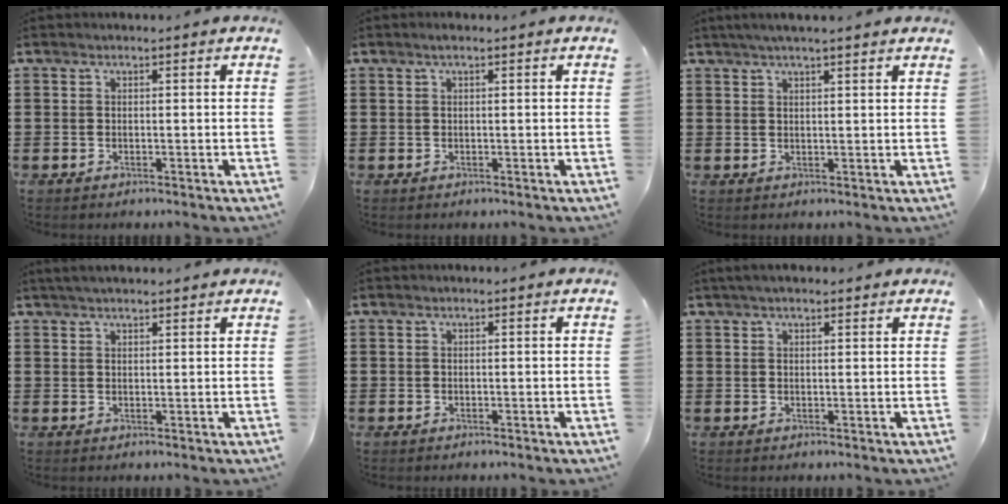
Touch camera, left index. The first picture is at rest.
{"total": 0.7, "force": [0.3, 0.1, 0.7], "torque": [-0.012, 0.001, 0.005]}
{"total": 2.5, "force": [2.1, 0.0, 1.5], "torque": [-0.033, 0.004, 0.038]}
{"total": 1.9, "force": [1.7, 0.2, 0.8], "torque": [-0.018, 0.004, 0.033]}
{"total": 0.0}
{"total": 2.0, "force": [1.6, 0.6, 1.1], "torque": [-0.024, 0.006, 0.029]}